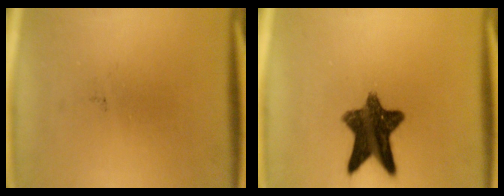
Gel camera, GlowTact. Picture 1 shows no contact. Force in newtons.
{"total": 10.9}